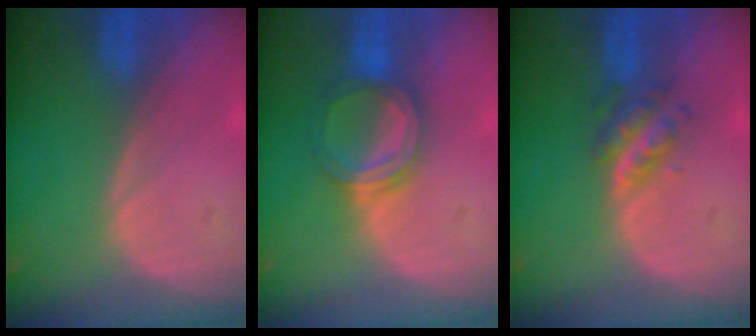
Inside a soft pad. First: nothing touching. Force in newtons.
{"total": 5.4, "press": 5.3, "slide": 0.8}
{"total": 4.7, "press": 4.3, "slide": 2.0}